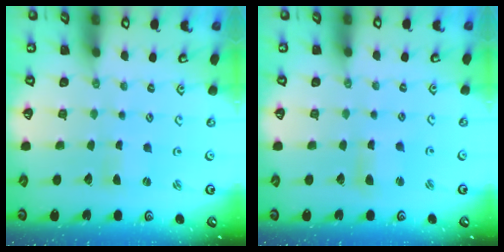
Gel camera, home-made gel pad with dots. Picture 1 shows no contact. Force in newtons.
{"total": 3.8, "press": 3.8, "slide": 0.5}